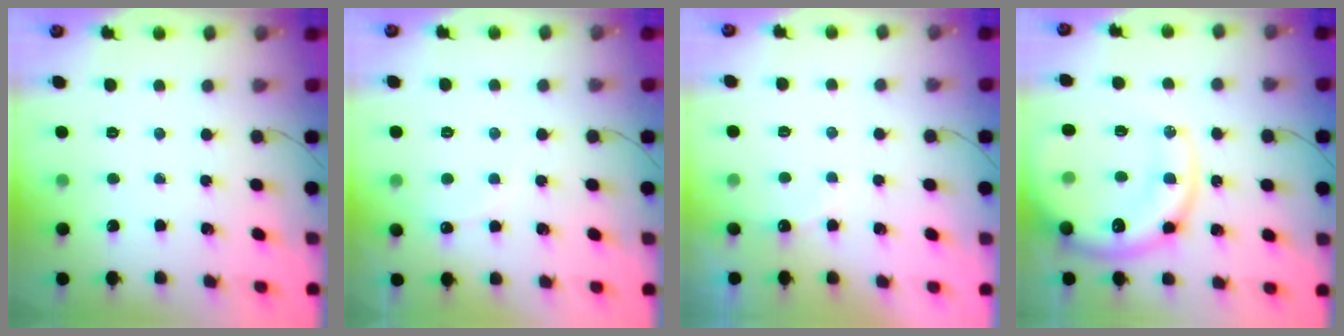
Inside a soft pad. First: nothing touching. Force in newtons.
{"total": 6.6, "press": 6.5, "slide": 1.3}
{"total": 5.8, "press": 5.7, "slide": 1.0}
{"total": 19.2, "press": 18.9, "slide": 3.3}